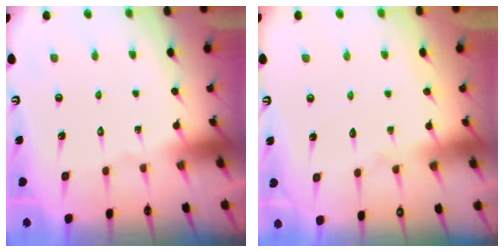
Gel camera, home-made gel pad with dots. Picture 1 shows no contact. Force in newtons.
{"total": 4.9, "press": 4.9, "slide": 0.5}